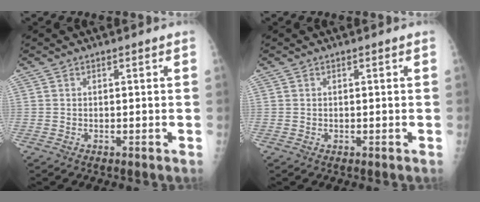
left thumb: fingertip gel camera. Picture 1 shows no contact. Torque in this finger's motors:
{"motor_torque": [-0.23, 0.02, -0.03, 0.07, -0.02]}